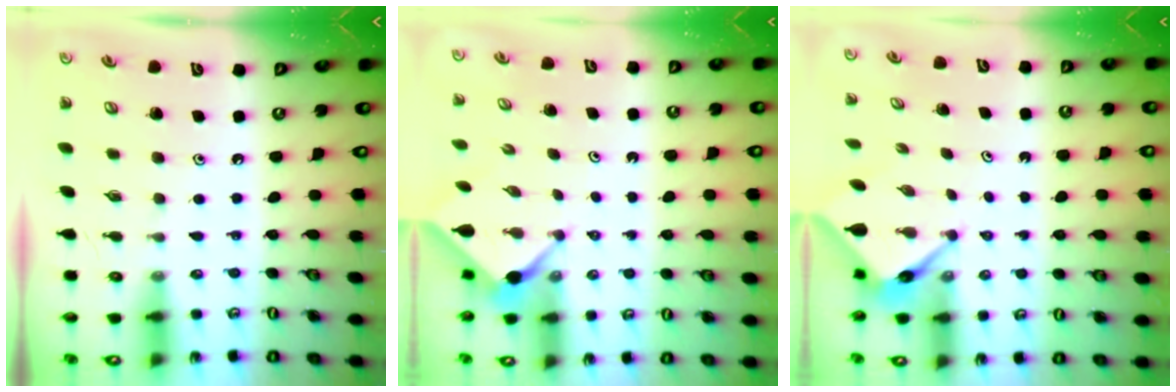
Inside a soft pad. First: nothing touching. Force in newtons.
{"total": 2.3, "press": 2.3, "slide": 0.2}
{"total": 3.9, "press": 3.9, "slide": 0.2}